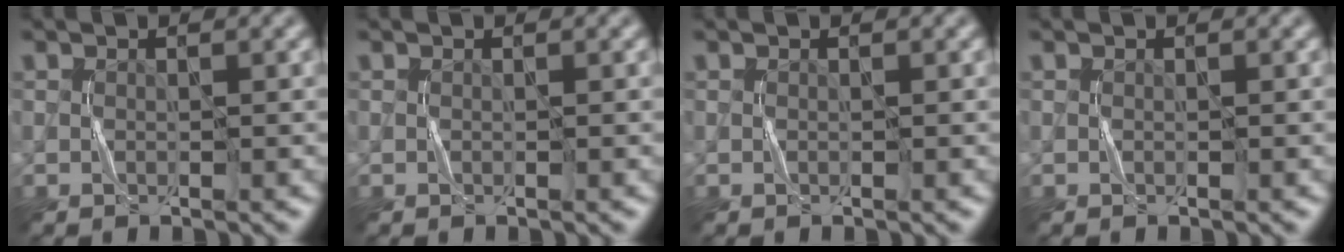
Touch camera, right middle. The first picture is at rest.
{"total": 0.0}
{"total": 0.0}
{"total": 0.0}